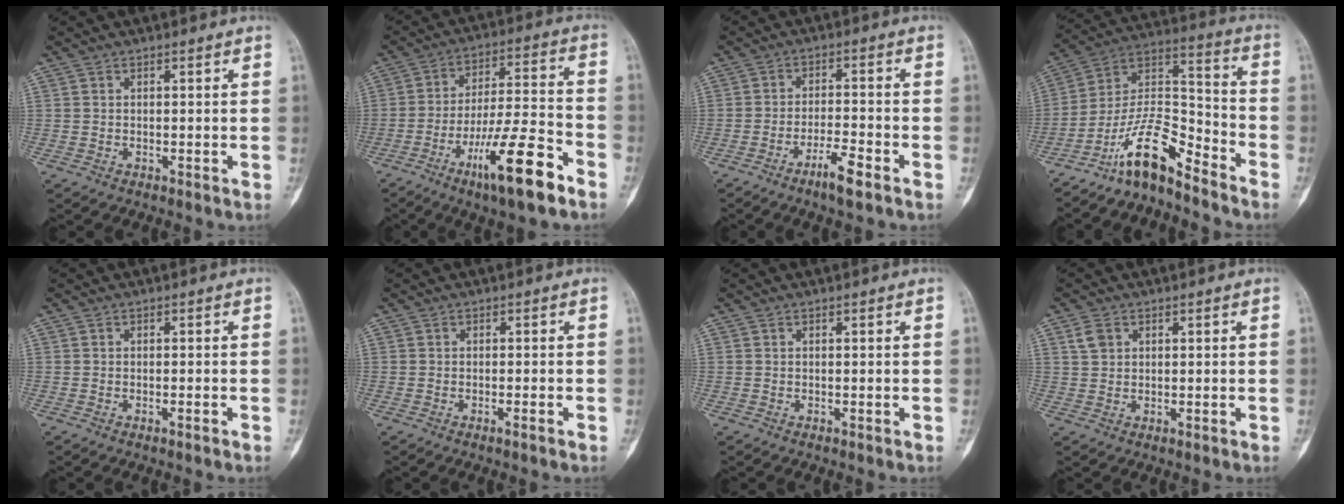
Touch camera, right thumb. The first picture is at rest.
{"total": 16.2, "force": [-9.0, 2.8, 13.1], "torque": [-0.231, 0.050, -0.149]}
{"total": 5.4, "force": [-3.5, 0.7, 4.0], "torque": [-0.076, 0.021, -0.065]}
{"total": 12.8, "force": [-9.9, 3.7, 7.3], "torque": [-0.130, 0.103, -0.188]}
{"total": 0.6, "force": [-0.4, 0.0, 0.5], "torque": [-0.011, 0.002, -0.004]}
{"total": 1.0, "force": [-0.6, -0.1, 0.8], "torque": [-0.016, 0.002, -0.010]}
{"total": 0.0}
{"total": 2.6, "force": [1.2, 1.9, 1.3], "torque": [-0.018, 0.003, 0.026]}